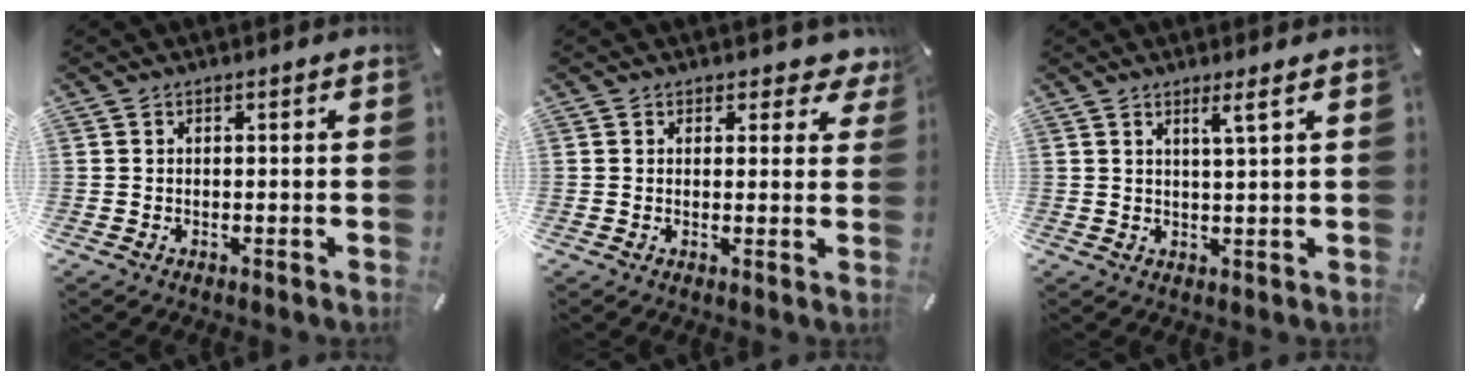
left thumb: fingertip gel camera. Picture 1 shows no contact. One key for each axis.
{"total": 3.9, "fx": 2.7, "fy": 2.4, "fz": 1.3, "tx": -0.004, "ty": -0.016, "tz": 0.042}
{"total": 3.7, "fx": 2.2, "fy": -0.4, "fz": 3.0, "tx": -0.063, "ty": -0.005, "tz": 0.035}